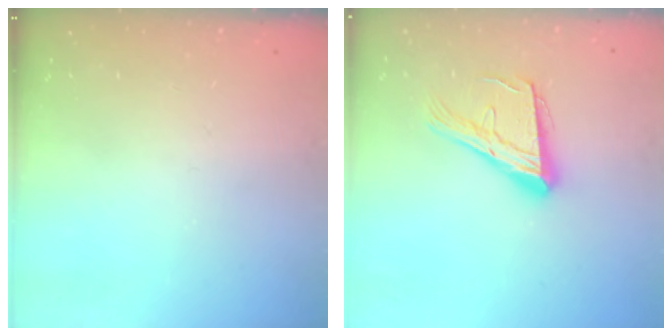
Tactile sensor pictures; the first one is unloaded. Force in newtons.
{"total": 16.9, "press": 16.8, "slide": 1.8}